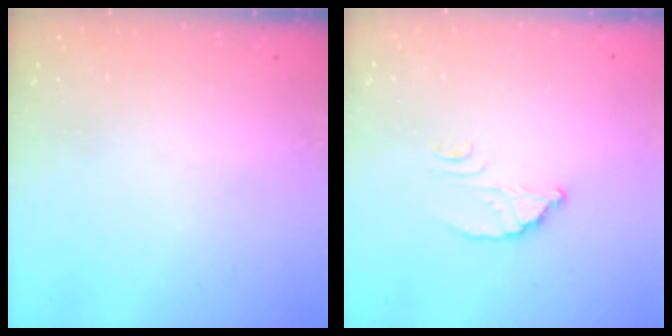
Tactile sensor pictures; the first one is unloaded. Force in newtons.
{"total": 3.3, "press": 3.2, "slide": 0.3}